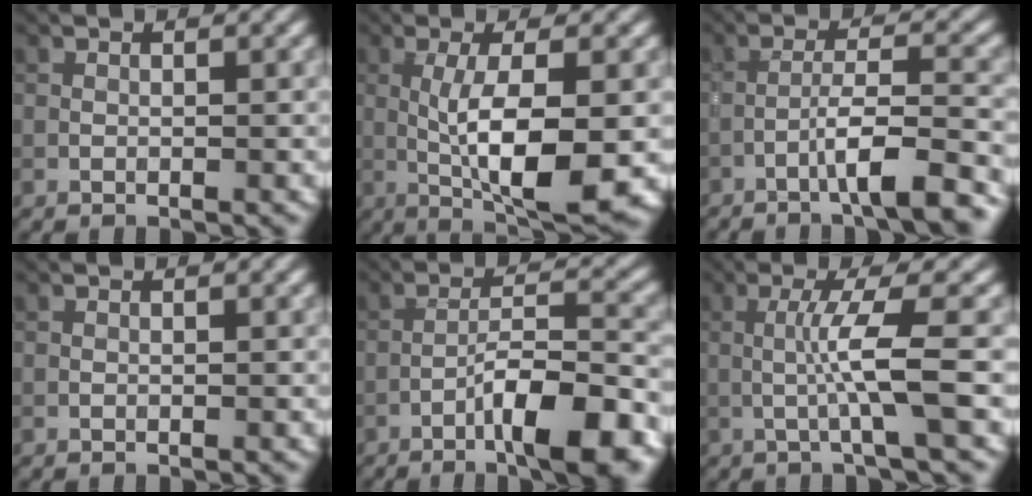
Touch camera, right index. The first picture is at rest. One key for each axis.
{"total": 7.7, "fx": -1.2, "fy": 1.7, "fz": 7.4, "tx": -0.129, "ty": 0.001, "tz": -0.020}
{"total": 5.6, "fx": -3.4, "fy": 0.4, "fz": 4.4, "tx": -0.067, "ty": 0.017, "tz": -0.062}
{"total": 0.0}
{"total": 8.6, "fx": -4.8, "fy": 1.5, "fz": 7.0, "tx": -0.108, "ty": 0.018, "tz": -0.074}
{"total": 4.1, "fx": -0.5, "fy": 0.0, "fz": 4.0, "tx": -0.077, "ty": 0.008, "tz": -0.012}